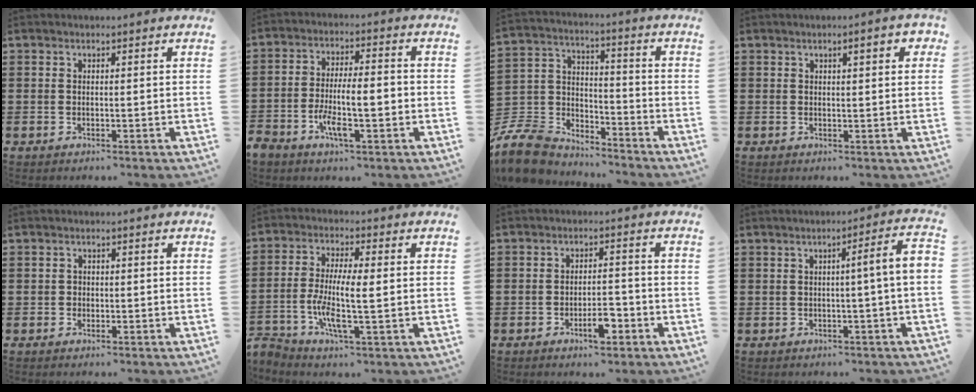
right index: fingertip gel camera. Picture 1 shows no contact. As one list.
[{"total": 7.6, "force": [-2.7, 2.8, 6.5], "torque": [-0.136, -0.003, -0.053]}, {"total": 9.7, "force": [-8.7, 3.6, 2.2], "torque": [-0.075, 0.019, -0.179]}, {"total": 2.5, "force": [0.9, 0.5, 2.2], "torque": [-0.037, 0.001, 0.011]}, {"total": 0.8, "force": [-0.2, 0.7, 0.2], "torque": [-0.006, 0.003, -0.006]}, {"total": 6.0, "force": [-1.5, 1.4, 5.6], "torque": [-0.120, -0.008, -0.035]}, {"total": 4.5, "force": [-2.3, 1.5, 3.5], "torque": [-0.061, 0.005, -0.043]}, {"total": 4.8, "force": [-0.2, -0.2, 4.8], "torque": [-0.078, -0.008, -0.008]}]